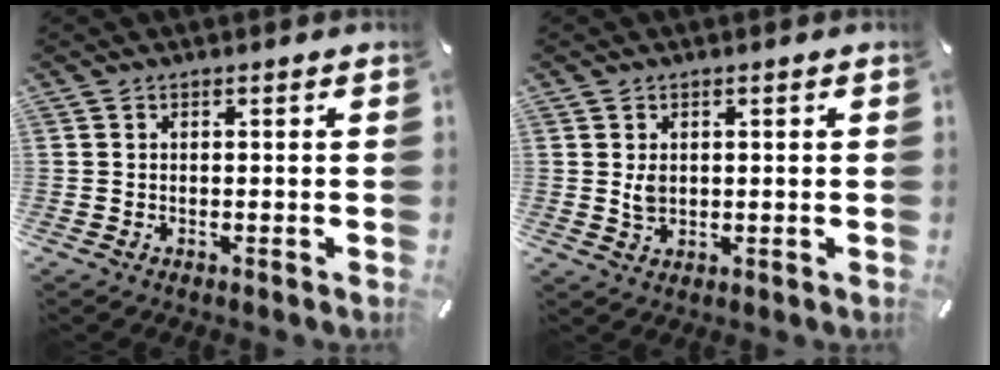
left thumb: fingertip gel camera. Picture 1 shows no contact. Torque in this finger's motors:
{"motor_torque": [0.63, 0.58, 0.13, -0.15, 0.00]}